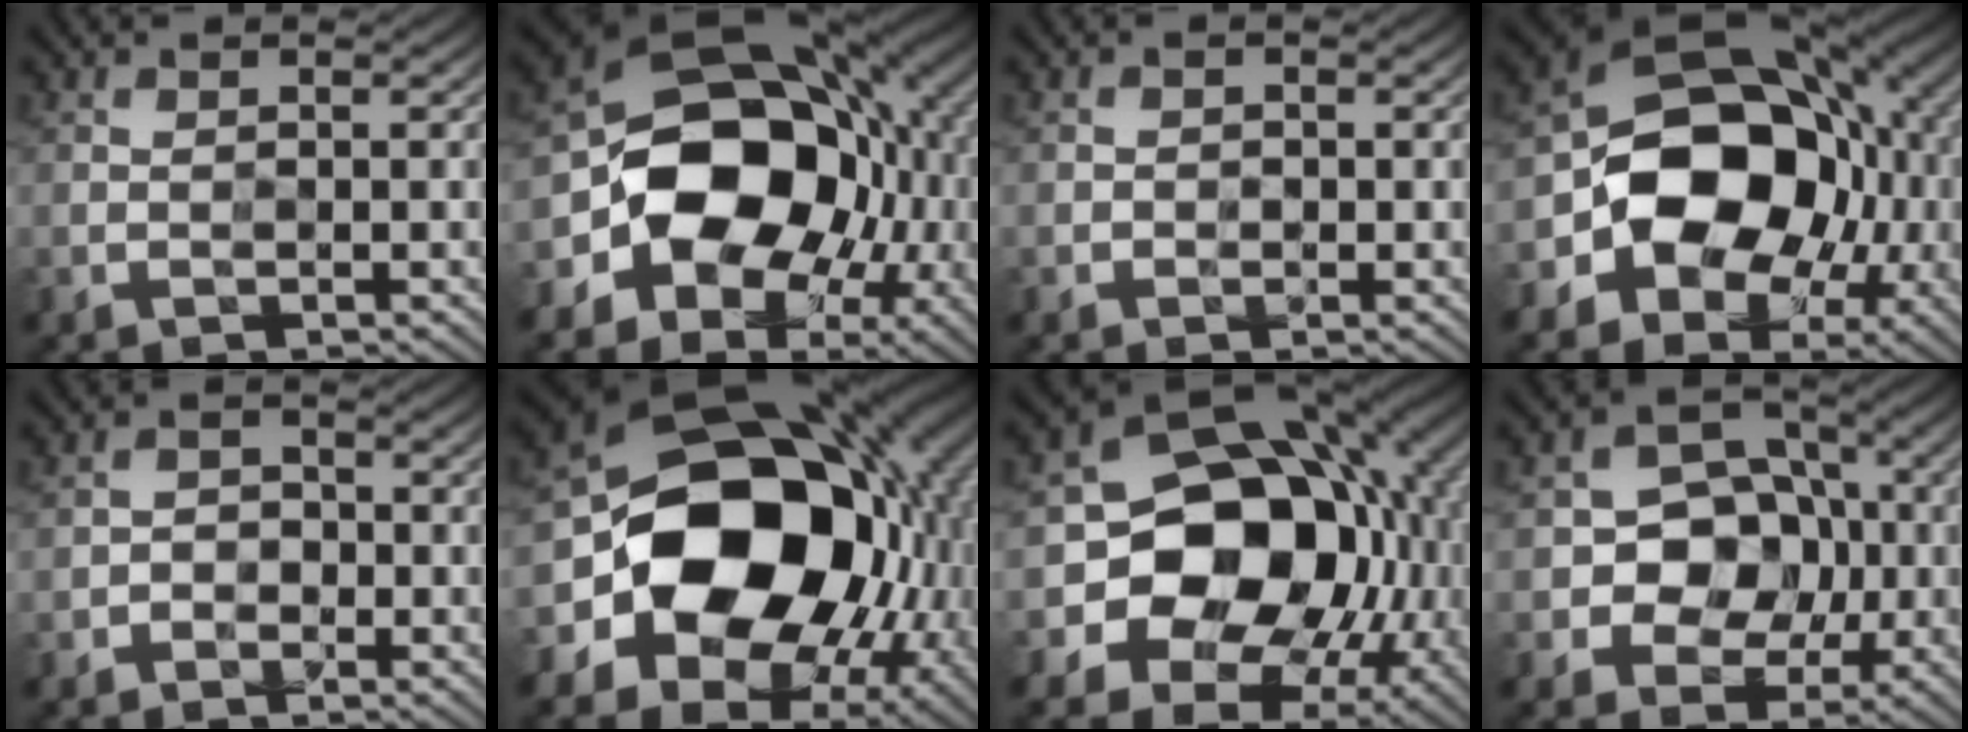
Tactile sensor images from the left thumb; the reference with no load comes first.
{"total": 16.8, "force": [-2.1, 13.2, 10.2], "torque": [-0.166, -0.024, -0.038]}
{"total": 0.9, "force": [-0.4, 0.9, 0.1], "torque": [0.000, -0.004, -0.007]}
{"total": 15.2, "force": [-2.4, 11.8, 9.3], "torque": [-0.145, -0.015, -0.056]}
{"total": 1.8, "force": [-1.1, 1.5, 0.1], "torque": [0.005, 0.005, -0.027]}
{"total": 21.7, "force": [-1.3, 16.7, 13.8], "torque": [-0.269, -0.042, -0.002]}
{"total": 17.2, "force": [-1.8, 13.7, 10.3], "torque": [-0.173, -0.041, -0.021]}
{"total": 8.4, "force": [-0.8, 7.2, 4.2], "torque": [-0.060, -0.001, -0.040]}